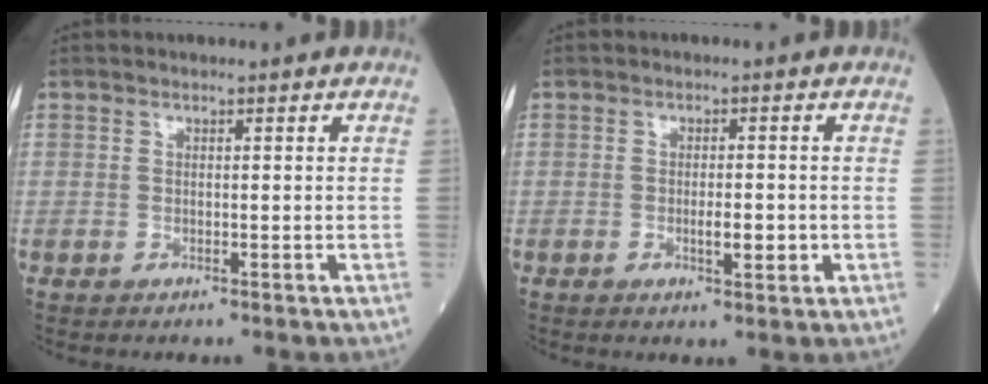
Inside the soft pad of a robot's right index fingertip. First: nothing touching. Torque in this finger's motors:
{"motor_torque": [0.60, -0.13, 0.24, 0.06]}